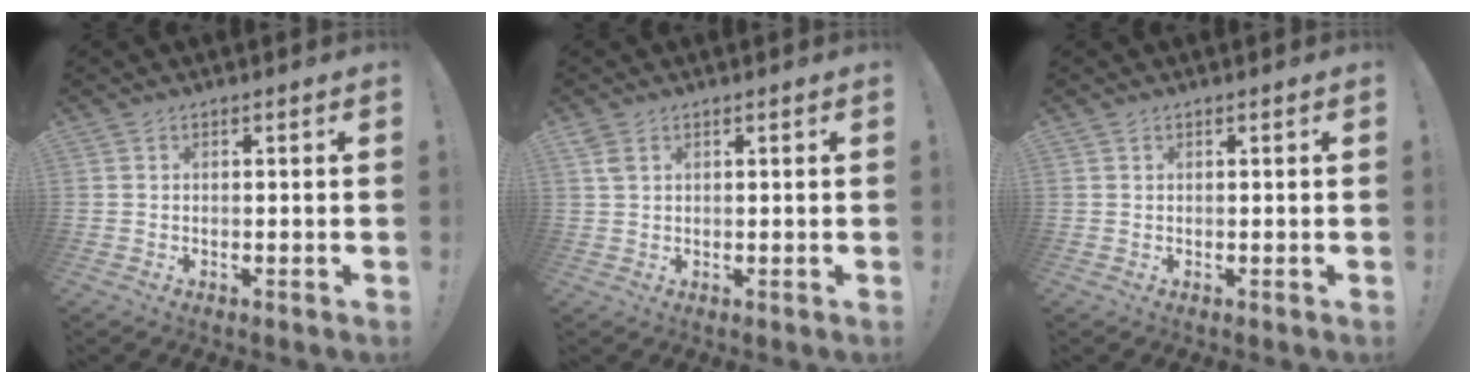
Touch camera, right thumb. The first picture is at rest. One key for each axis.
{"total": 2.5, "fx": 1.4, "fy": 1.4, "fz": 1.5, "tx": -0.030, "ty": -0.001, "tz": 0.027}
{"total": 0.0}